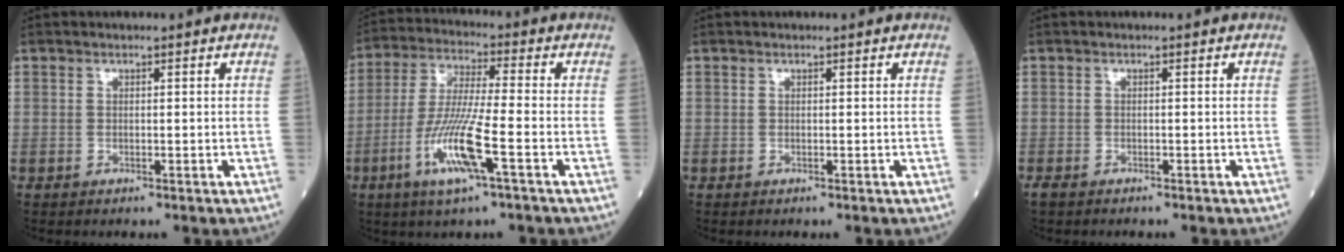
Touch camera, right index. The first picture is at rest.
{"total": 11.4, "force": [-4.4, -0.2, 10.5], "torque": [-0.217, -0.014, -0.087]}
{"total": 0.0}
{"total": 1.9, "force": [-1.6, 0.5, 0.9], "torque": [-0.024, -0.007, -0.024]}